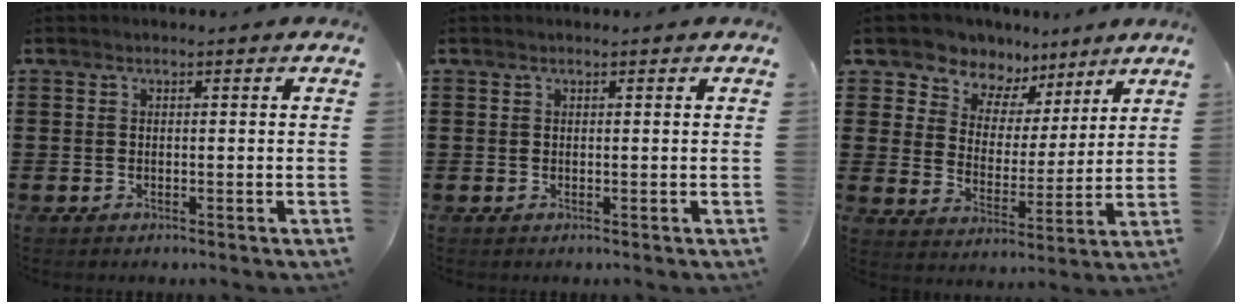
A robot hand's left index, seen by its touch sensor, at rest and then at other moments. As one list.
[{"total": 0.0}, {"total": 6.8, "force": [5.7, 3.8, 0.2], "torque": [-0.048, -0.036, 0.103]}]